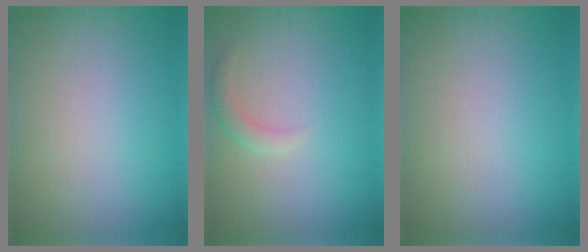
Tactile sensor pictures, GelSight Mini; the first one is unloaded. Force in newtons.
{"total": 1.6, "press": 1.6, "slide": 0.1}
{"total": 0.0}